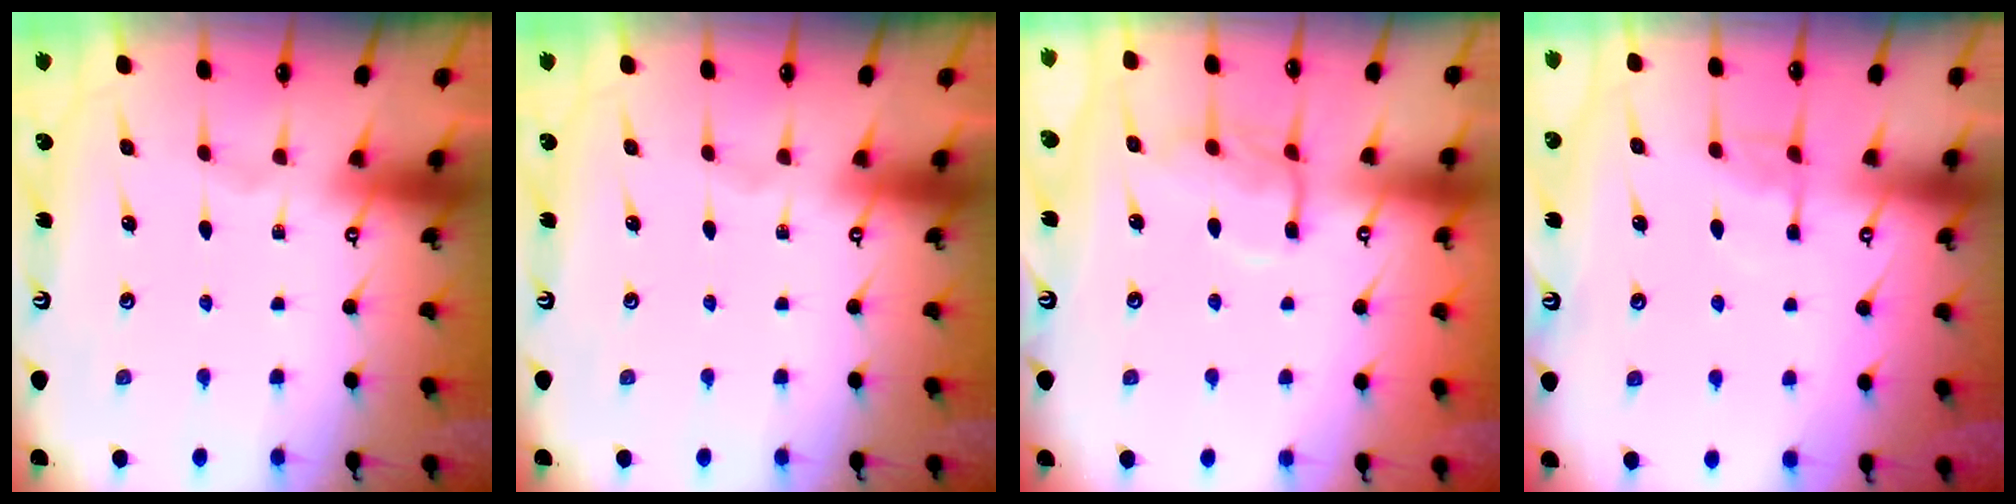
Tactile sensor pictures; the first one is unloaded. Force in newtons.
{"total": 0.0}
{"total": 10.0, "press": 10.0, "slide": 0.6}
{"total": 3.4, "press": 3.4, "slide": 0.6}